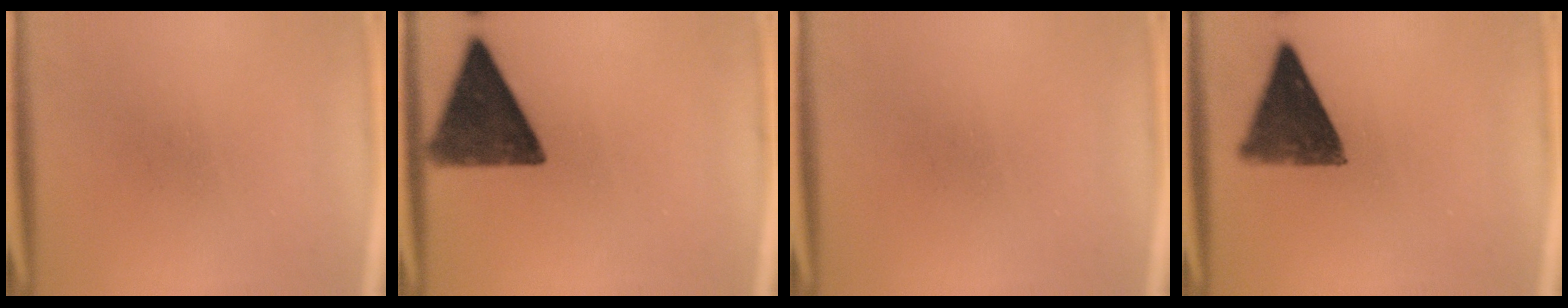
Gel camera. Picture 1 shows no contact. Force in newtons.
{"total": 13.2}
{"total": 0.0}
{"total": 10.3}